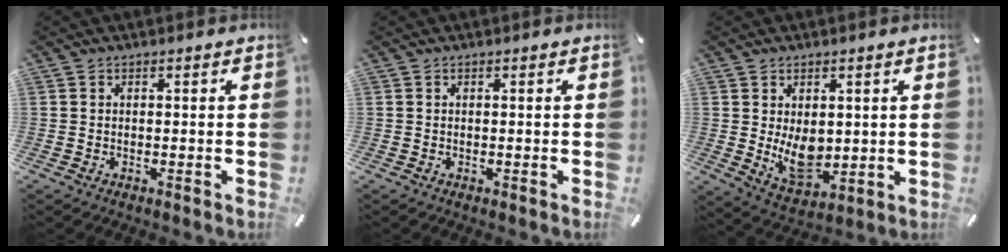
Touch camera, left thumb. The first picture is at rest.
{"total": 0.0}
{"total": 9.3, "force": [0.5, 6.4, 6.7], "torque": [-0.102, -0.012, 0.014]}